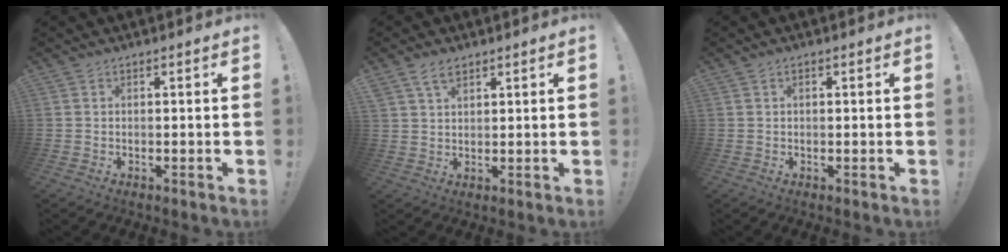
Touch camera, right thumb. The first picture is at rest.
{"total": 4.9, "force": [3.1, 2.8, 2.6], "torque": [-0.044, -0.009, 0.059]}
{"total": 0.6, "force": [0.1, 0.4, 0.5], "torque": [-0.011, 0.002, 0.001]}